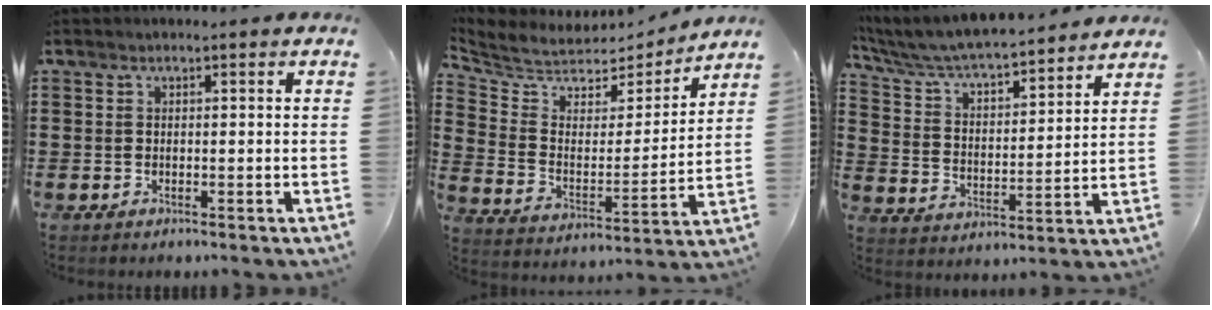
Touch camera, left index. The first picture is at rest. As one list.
[{"total": 5.5, "force": [5.2, 1.8, 0.1], "torque": [-0.043, -0.047, 0.085]}, {"total": 5.4, "force": [5.1, 0.5, 1.8], "torque": [-0.061, -0.041, 0.079]}]